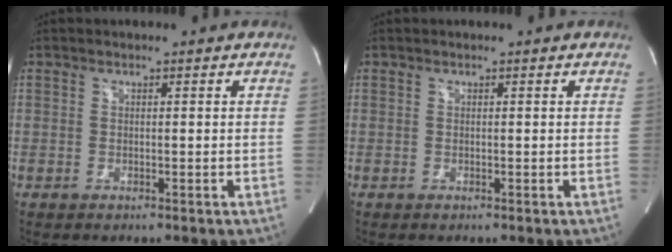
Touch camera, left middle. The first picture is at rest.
{"total": 0.0}